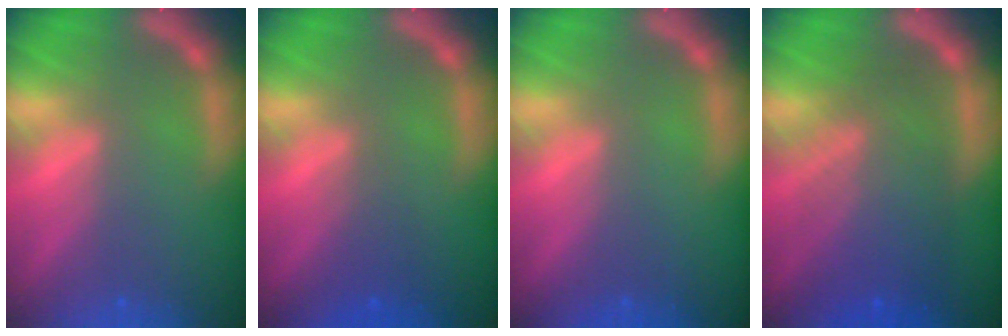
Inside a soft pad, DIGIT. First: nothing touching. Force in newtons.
{"total": 1.9}
{"total": 0.0}
{"total": 8.1}